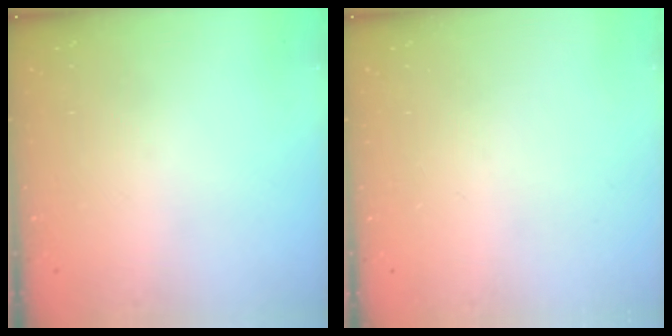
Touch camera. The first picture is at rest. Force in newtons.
{"total": 0.0}